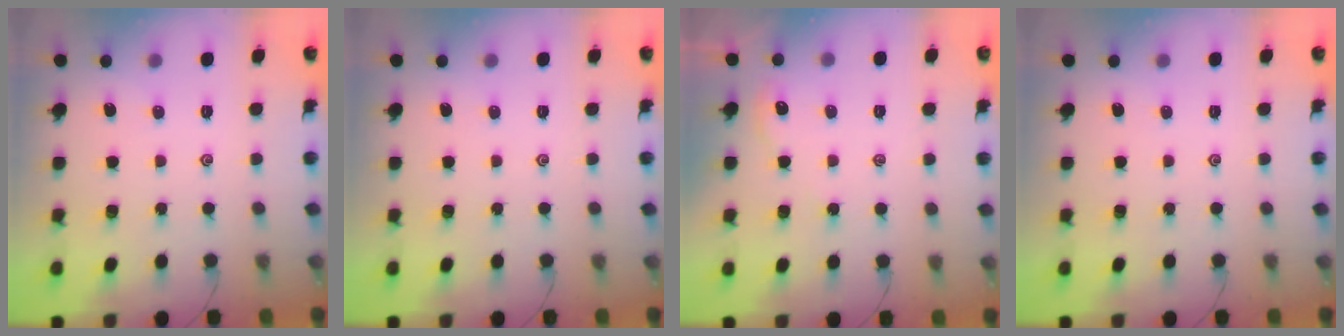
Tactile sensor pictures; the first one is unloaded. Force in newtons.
{"total": 0.0}
{"total": 1.9, "press": 1.9, "slide": 0.4}
{"total": 0.0}